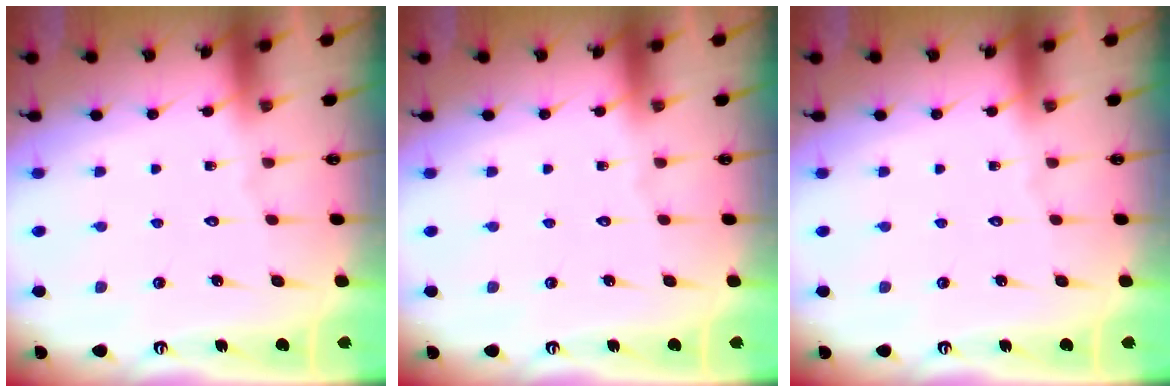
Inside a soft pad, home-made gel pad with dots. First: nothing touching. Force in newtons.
{"total": 0.0}
{"total": 0.0}